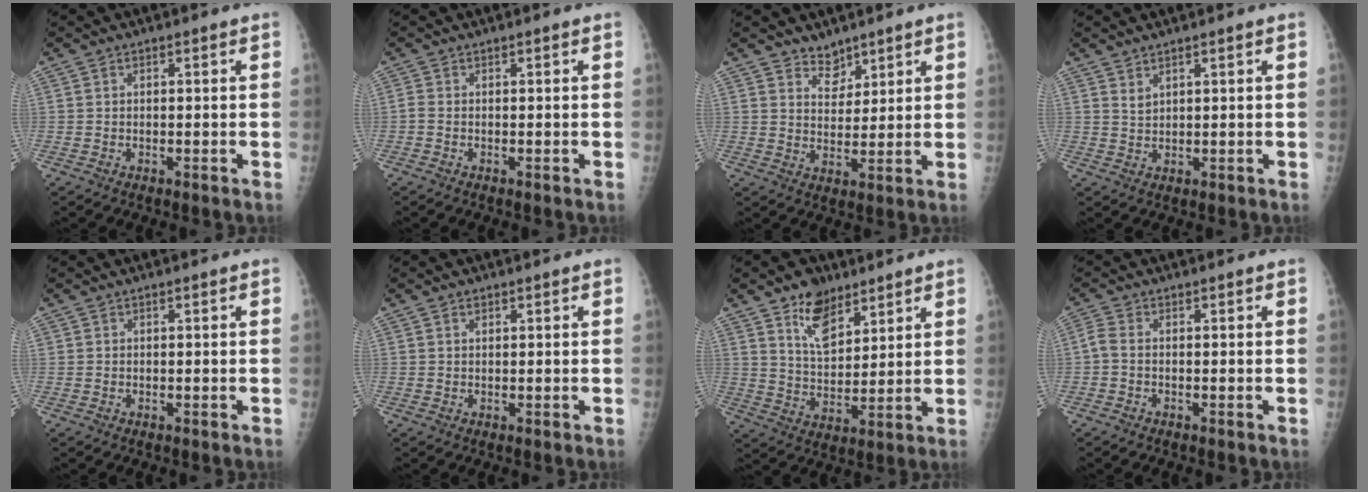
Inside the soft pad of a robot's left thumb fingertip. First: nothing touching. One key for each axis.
{"total": 0.7, "fx": -0.1, "fy": 0.3, "fz": 0.6, "tx": -0.011, "ty": 0.001, "tz": -0.003}
{"total": 4.6, "fx": 3.7, "fy": 2.7, "fz": 0.7, "tx": 0.015, "ty": -0.030, "tz": 0.065}
{"total": 1.7, "fx": 1.5, "fy": 0.4, "fz": 0.7, "tx": -0.004, "ty": -0.017, "tz": 0.027}
{"total": 0.0}
{"total": 1.1, "fx": 0.6, "fy": 0.8, "fz": 0.4, "tx": -0.002, "ty": -0.003, "tz": 0.010}
{"total": 9.6, "fx": 6.2, "fy": 5.4, "fz": 5.0, "tx": -0.060, "ty": -0.044, "tz": 0.114}
{"total": 1.8, "fx": -0.4, "fy": 0.8, "fz": 1.6, "tx": -0.045, "ty": -0.002, "tz": -0.014}